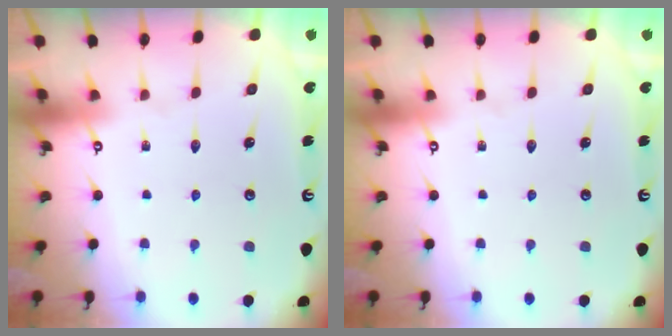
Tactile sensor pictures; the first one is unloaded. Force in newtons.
{"total": 0.0}